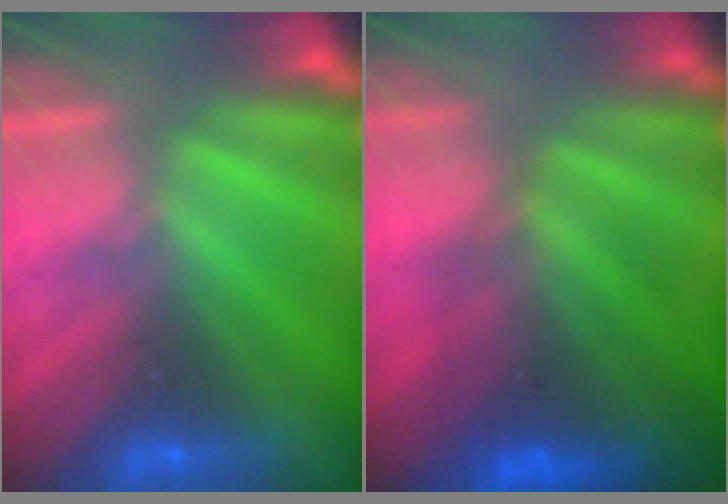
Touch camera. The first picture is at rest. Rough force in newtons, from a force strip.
{"total": 7.2}